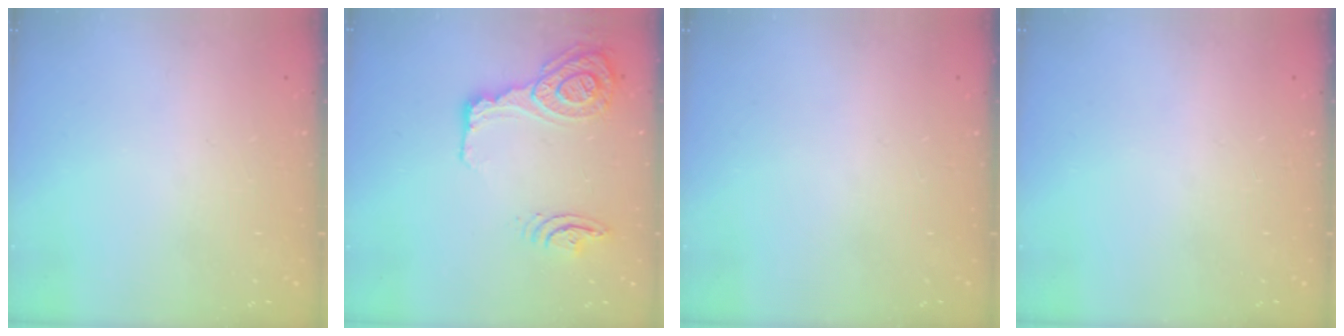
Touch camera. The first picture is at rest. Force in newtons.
{"total": 17.9, "press": 17.6, "slide": 3.7}
{"total": 0.0}
{"total": 0.0}